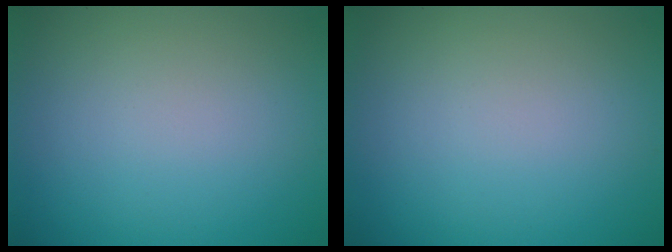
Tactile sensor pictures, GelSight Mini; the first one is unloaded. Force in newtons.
{"total": 0.0}